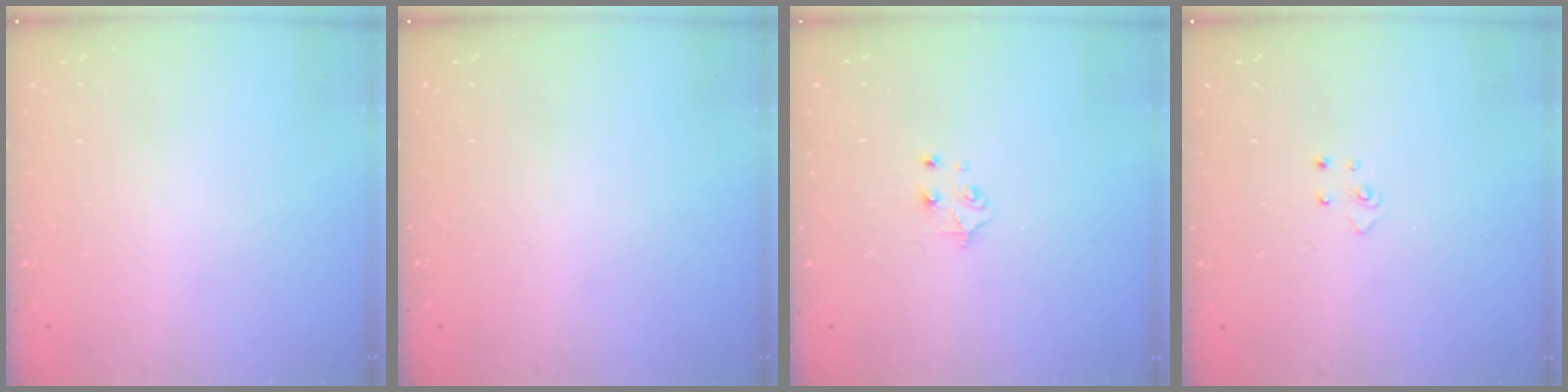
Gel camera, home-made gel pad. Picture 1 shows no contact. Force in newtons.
{"total": 0.0}
{"total": 4.4, "press": 4.4, "slide": 0.4}
{"total": 3.7, "press": 3.7, "slide": 0.3}